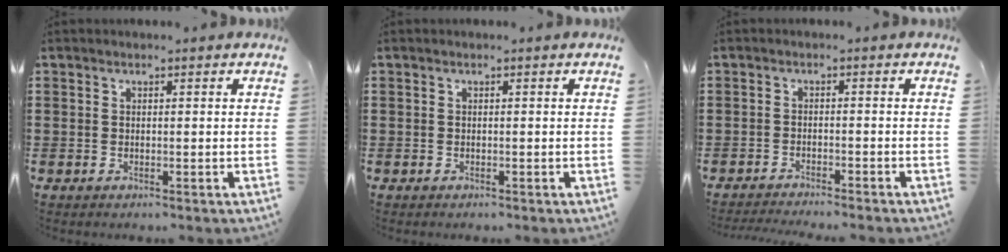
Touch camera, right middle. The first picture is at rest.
{"total": 0.0}
{"total": 2.2, "force": [-2.2, 0.0, 0.1], "torque": [-0.003, 0.000, -0.045]}